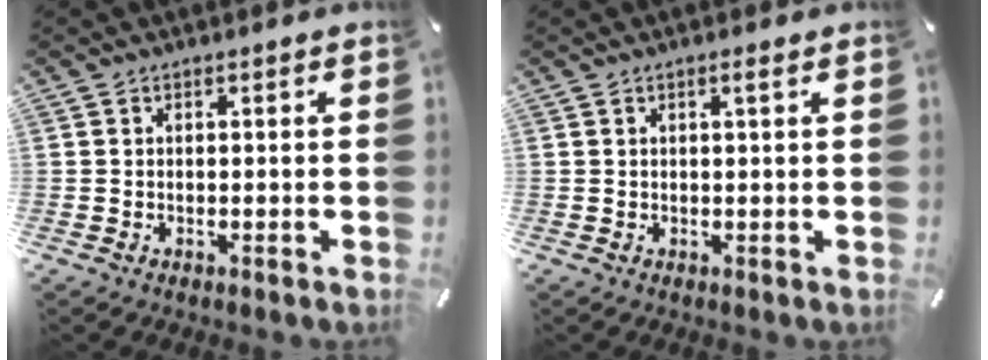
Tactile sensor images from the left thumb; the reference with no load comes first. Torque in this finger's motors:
{"motor_torque": [-0.20, -0.12, 0.09, 0.20, -0.02]}